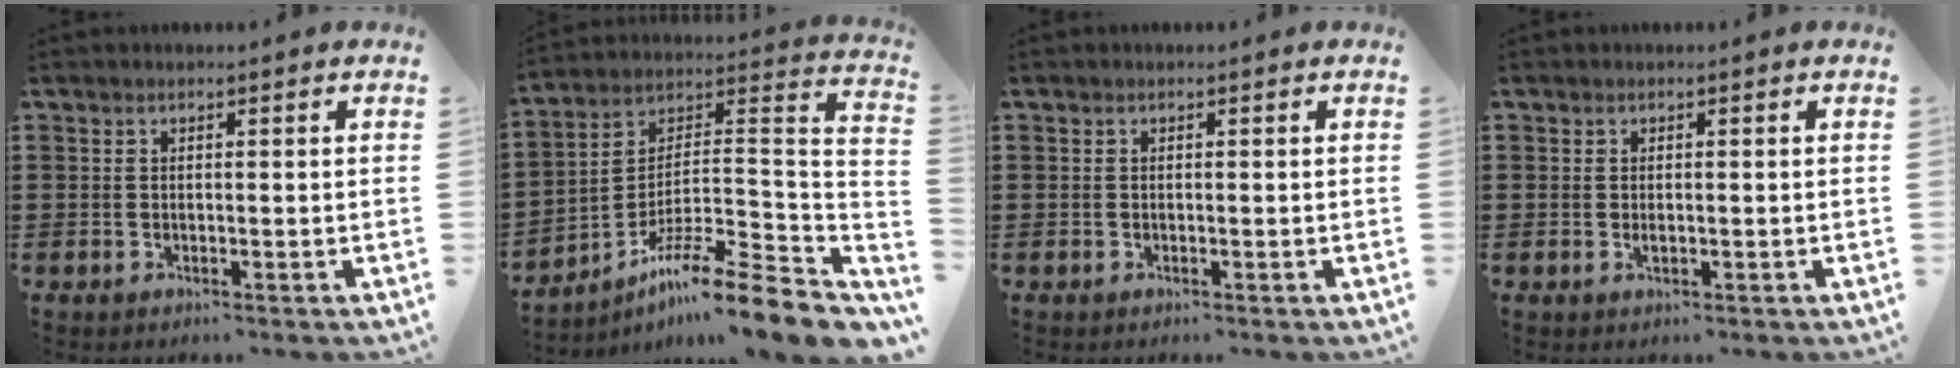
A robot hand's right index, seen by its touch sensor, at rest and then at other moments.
{"total": 11.3, "force": [-8.5, 0.3, 7.4], "torque": [-0.117, -0.001, -0.164]}
{"total": 0.0}
{"total": 0.7, "force": [-0.1, 0.3, 0.6], "torque": [-0.012, -0.002, -0.002]}